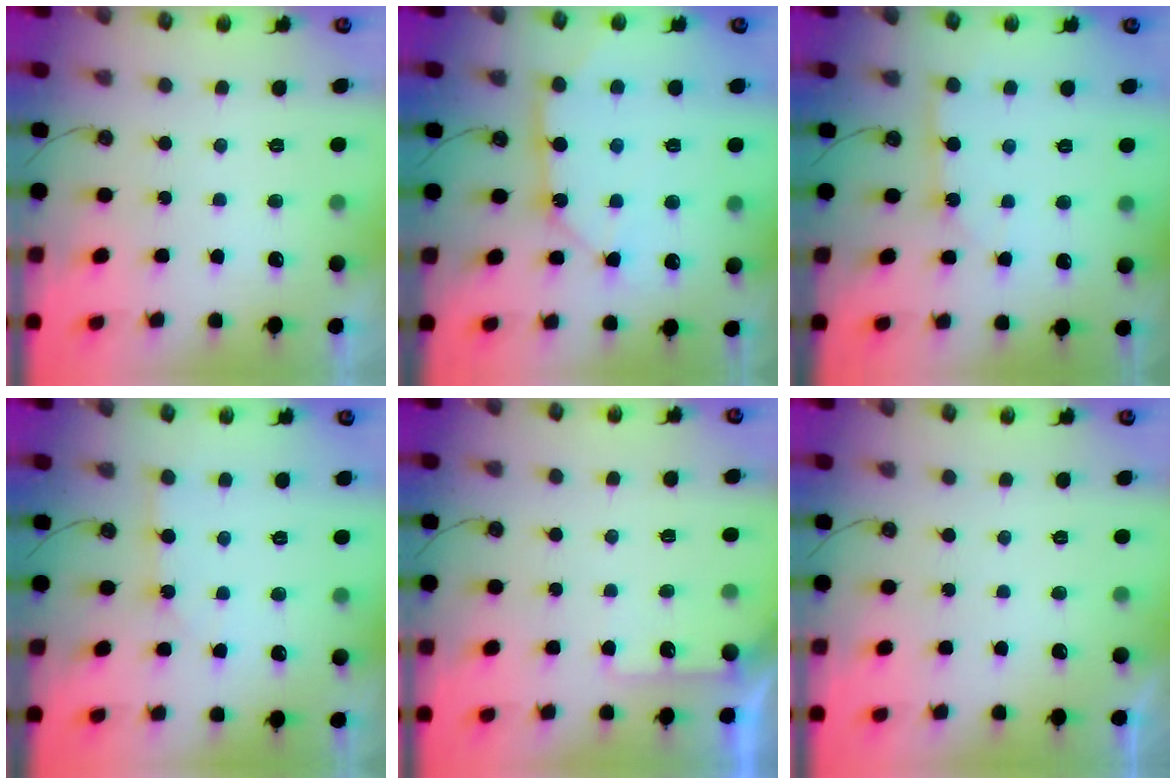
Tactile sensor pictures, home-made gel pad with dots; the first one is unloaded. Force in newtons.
{"total": 12.6, "press": 12.5, "slide": 1.1}
{"total": 3.8, "press": 3.8, "slide": 0.5}
{"total": 2.5, "press": 2.5, "slide": 0.3}
{"total": 4.2, "press": 4.1, "slide": 0.6}
{"total": 0.0}